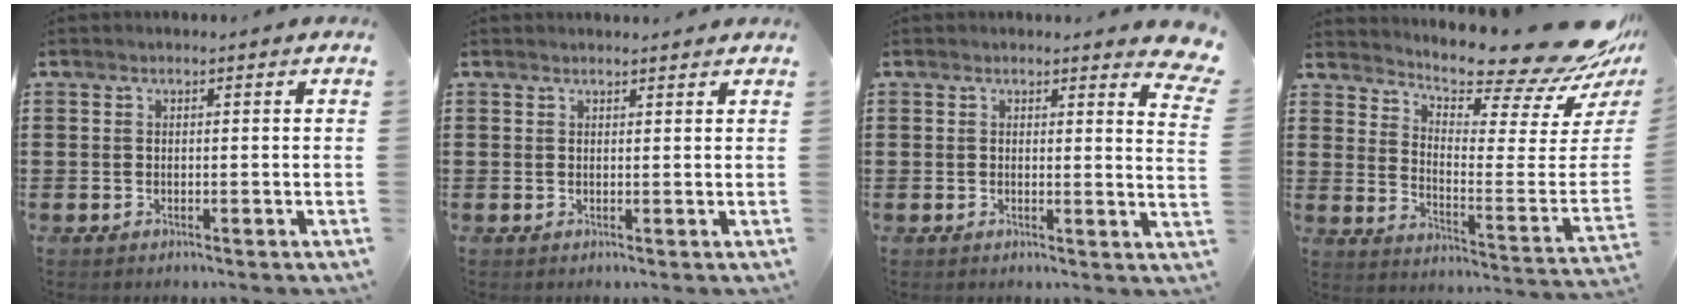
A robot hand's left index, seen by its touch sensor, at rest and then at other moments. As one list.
[{"total": 1.1, "force": [1.0, 0.4, -0.2], "torque": [0.001, 0.001, 0.021]}, {"total": 2.6, "force": [2.3, 0.2, 1.3], "torque": [-0.020, -0.010, 0.038]}, {"total": 12.7, "force": [11.1, 1.0, 6.1], "torque": [-0.107, -0.099, 0.182]}]